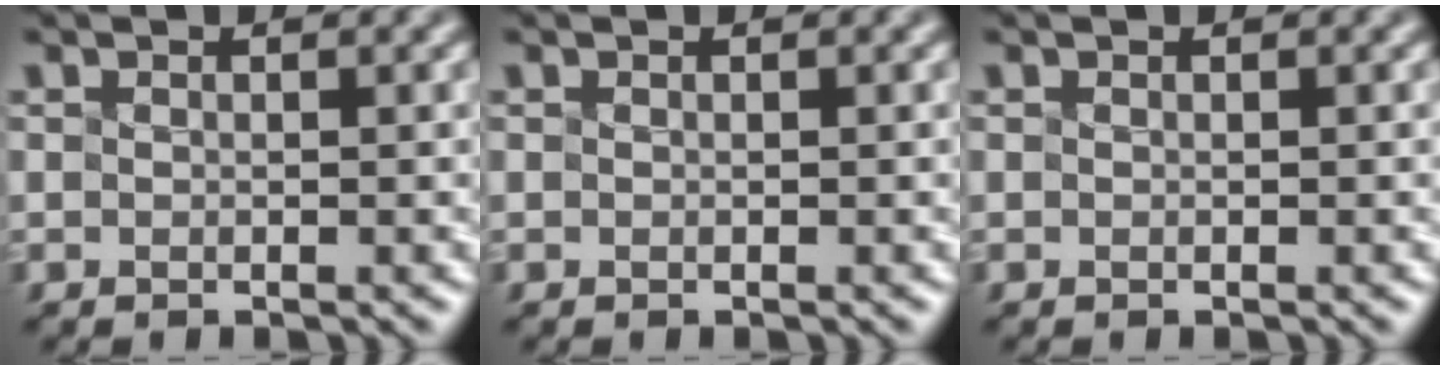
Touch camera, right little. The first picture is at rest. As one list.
[{"total": 0.0}, {"total": 0.0}]